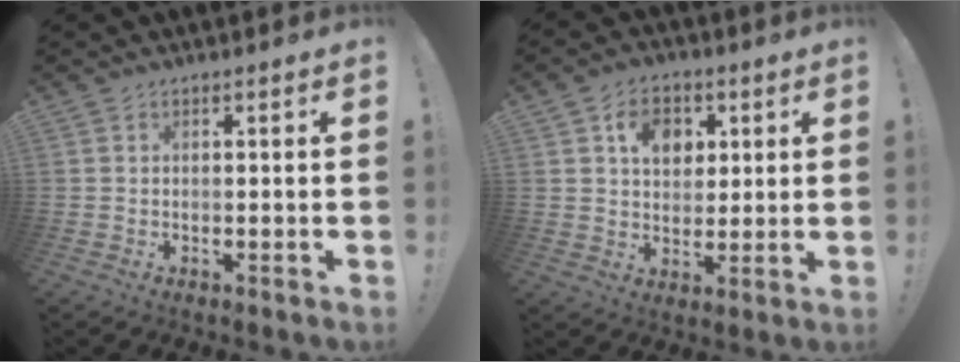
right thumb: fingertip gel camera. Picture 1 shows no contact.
{"total": 9.4, "force": [3.9, 7.3, 4.5], "torque": [-0.063, -0.010, 0.073]}